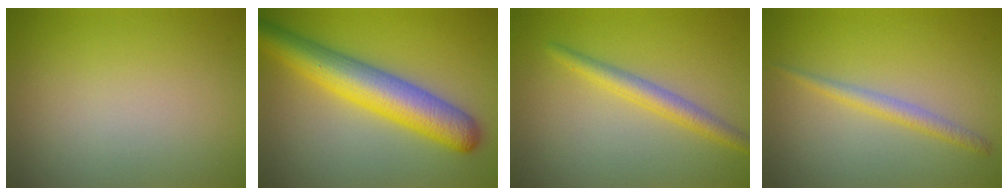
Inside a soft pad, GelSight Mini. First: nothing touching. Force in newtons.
{"total": 7.8, "press": 7.8, "slide": 0.3}
{"total": 2.6, "press": 2.6, "slide": 0.1}
{"total": 1.8, "press": 1.8, "slide": 0.1}